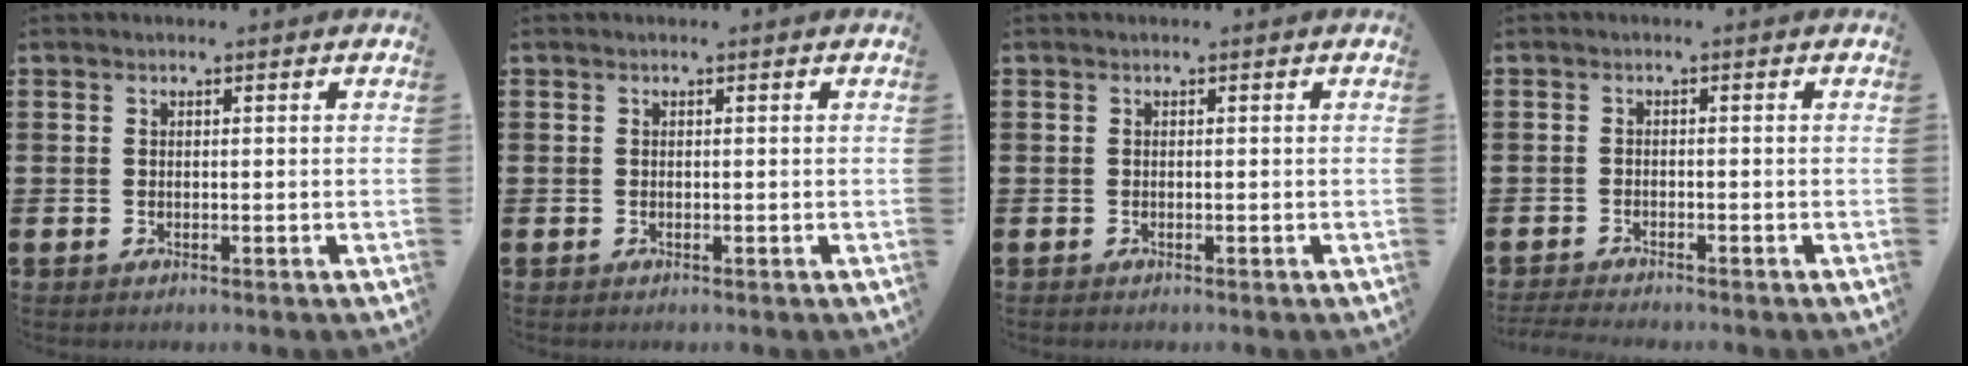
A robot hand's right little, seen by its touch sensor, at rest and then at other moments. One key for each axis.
{"total": 0.0}
{"total": 0.0}
{"total": 1.4, "fx": -1.3, "fy": 0.0, "fz": 0.3, "tx": -0.006, "ty": 0.002, "tz": -0.027}